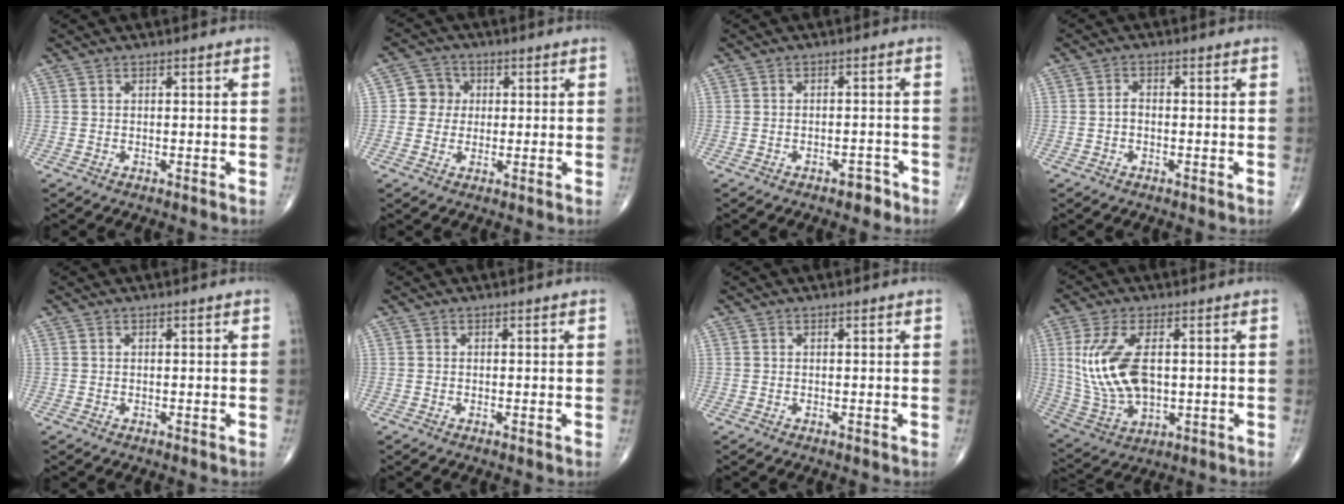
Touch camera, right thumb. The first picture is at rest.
{"total": 4.8, "force": [0.5, 4.7, 1.2], "torque": [0.009, 0.008, 0.000]}
{"total": 2.4, "force": [-1.8, 1.2, 1.1], "torque": [-0.011, 0.013, -0.023]}
{"total": 1.7, "force": [-0.5, 1.1, 1.2], "torque": [-0.019, 0.008, -0.011]}
{"total": 0.0}
{"total": 0.0}
{"total": 0.0}
{"total": 14.5, "force": [1.6, 7.8, 12.1], "torque": [-0.253, -0.009, 0.044]}